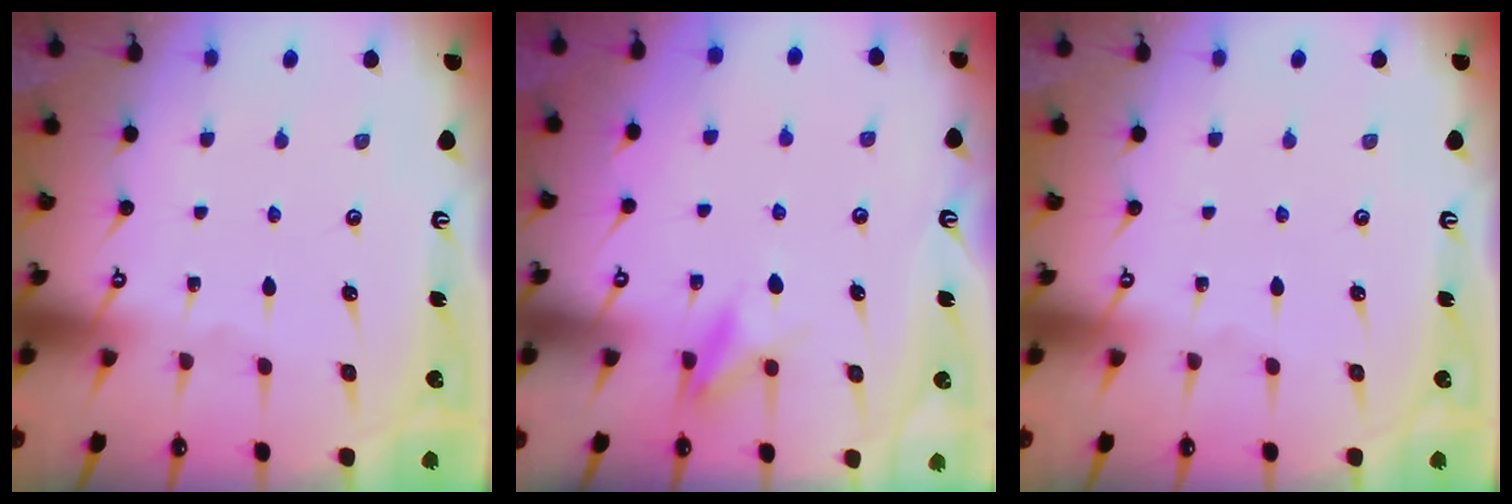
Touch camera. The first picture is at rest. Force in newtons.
{"total": 8.7, "press": 8.6, "slide": 1.2}
{"total": 0.0}